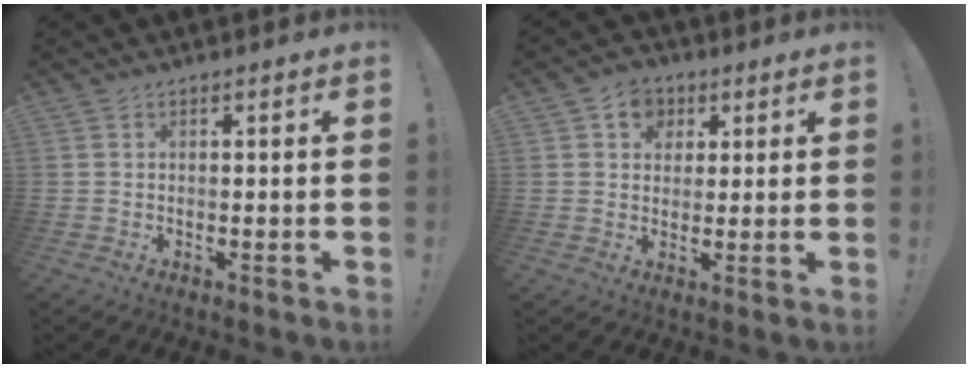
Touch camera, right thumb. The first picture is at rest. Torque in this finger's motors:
{"motor_torque": [0.17, 1.23, 0.05, 0.25, -0.03]}